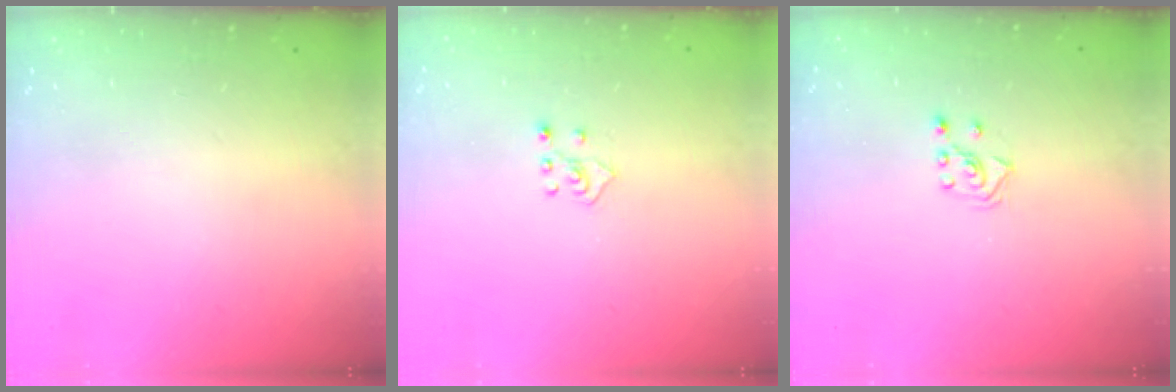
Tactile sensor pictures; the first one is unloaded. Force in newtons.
{"total": 2.3, "press": 2.3, "slide": 0.5}
{"total": 3.5, "press": 3.4, "slide": 0.9}